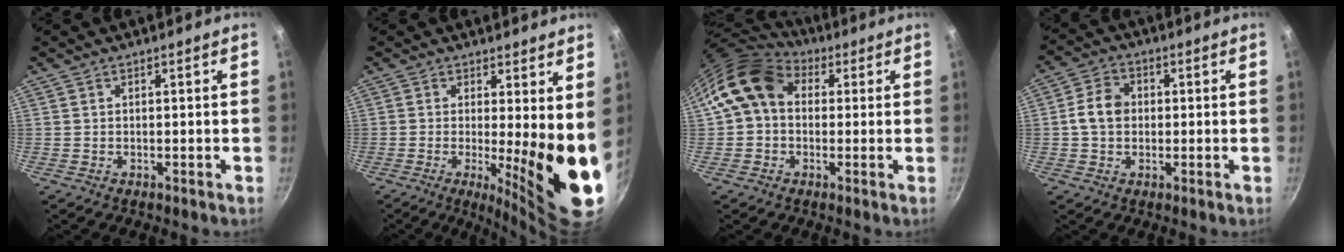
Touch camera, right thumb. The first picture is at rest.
{"total": 12.8, "force": [-0.2, 3.0, 12.5], "torque": [-0.156, -0.032, 0.000]}
{"total": 11.6, "force": [1.9, 9.1, 6.9], "torque": [-0.102, 0.020, 0.014]}
{"total": 6.3, "force": [0.1, 5.0, 3.8], "torque": [-0.056, 0.015, -0.008]}